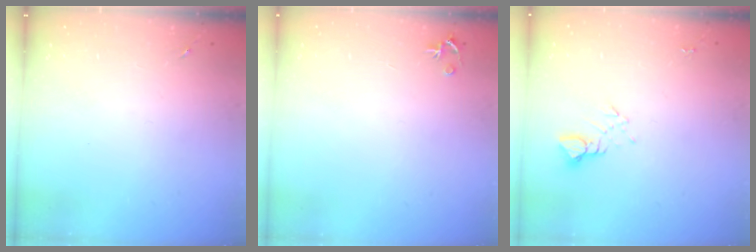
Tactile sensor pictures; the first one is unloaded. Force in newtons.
{"total": 3.5, "press": 3.5, "slide": 0.4}
{"total": 3.8, "press": 3.8, "slide": 0.4}